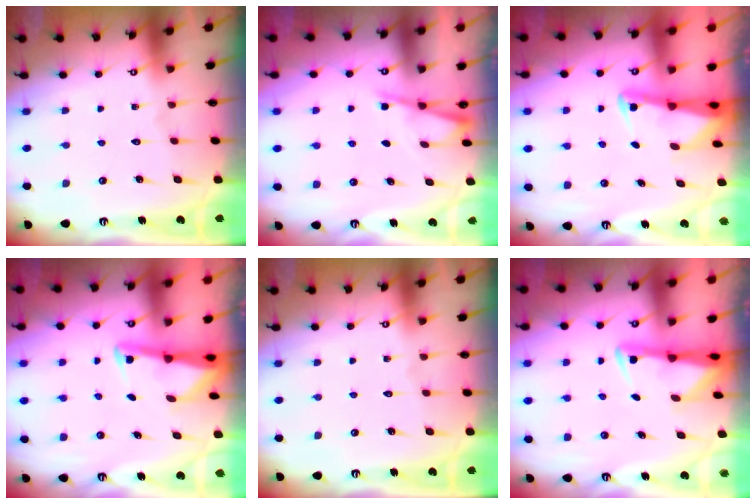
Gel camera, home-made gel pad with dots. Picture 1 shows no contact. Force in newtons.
{"total": 3.0, "press": 3.0, "slide": 0.5}
{"total": 2.3, "press": 2.3, "slide": 0.3}
{"total": 3.0, "press": 3.0, "slide": 0.3}
{"total": 0.0}
{"total": 2.8, "press": 2.8, "slide": 0.4}